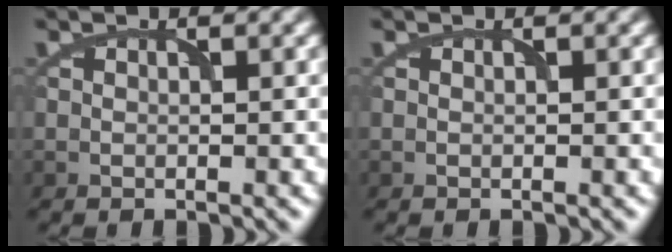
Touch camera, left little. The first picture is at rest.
{"total": 0.0}